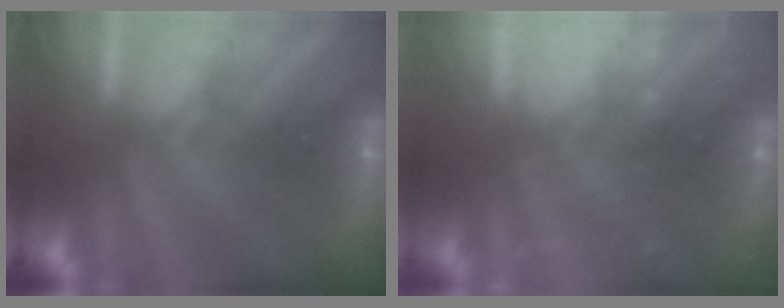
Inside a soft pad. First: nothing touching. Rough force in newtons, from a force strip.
{"total": 9.1}